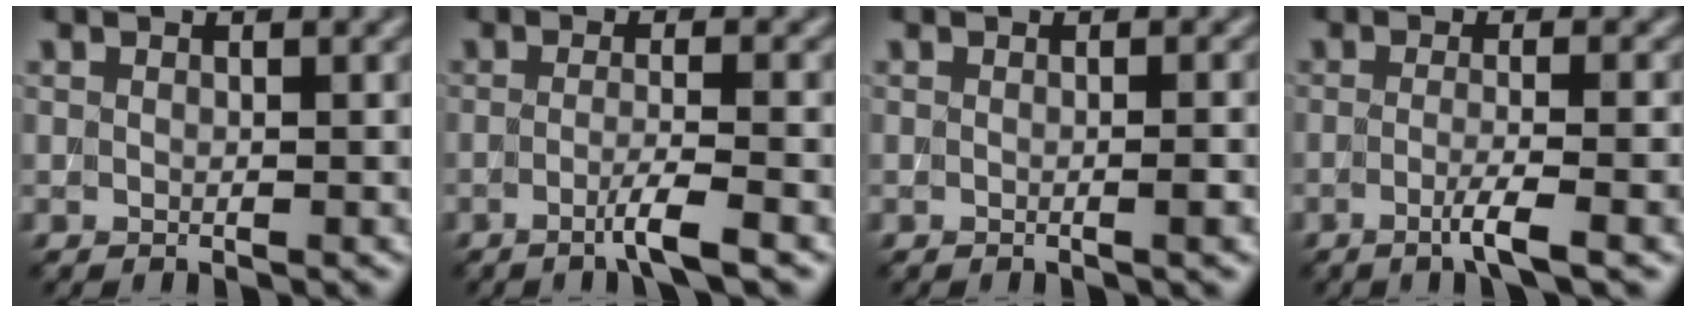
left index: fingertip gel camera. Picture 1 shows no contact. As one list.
[{"total": 3.0, "force": [-1.4, 0.3, 2.6], "torque": [-0.041, 0.001, -0.039]}, {"total": 2.1, "force": [-0.1, 0.7, 1.9], "torque": [-0.015, -0.004, -0.010]}, {"total": 4.0, "force": [-1.6, 0.6, 3.6], "torque": [-0.057, 0.001, -0.038]}]